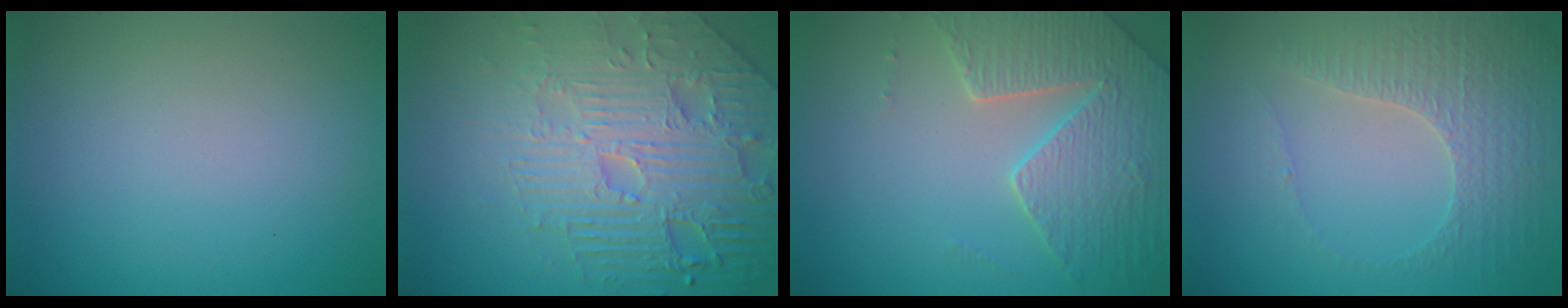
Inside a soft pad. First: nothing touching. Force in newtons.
{"total": 7.6, "press": 6.1, "slide": 4.7}
{"total": 4.1, "press": 4.1, "slide": 0.5}
{"total": 3.3, "press": 3.2, "slide": 0.9}